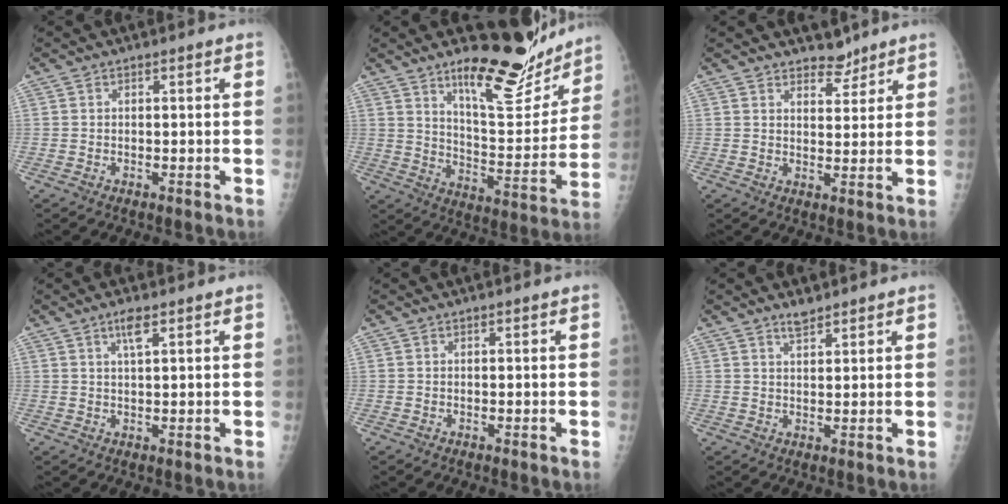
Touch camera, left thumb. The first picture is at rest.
{"total": 17.5, "force": [13.8, 5.4, 9.3], "torque": [-0.082, -0.111, 0.215]}
{"total": 4.1, "force": [3.5, 1.8, 0.9], "torque": [0.008, -0.027, 0.054]}
{"total": 2.8, "force": [1.5, 0.5, 2.3], "torque": [-0.047, -0.006, 0.028]}
{"total": 0.0}
{"total": 2.5, "force": [2.2, 0.8, 1.0], "torque": [-0.011, -0.015, 0.038]}